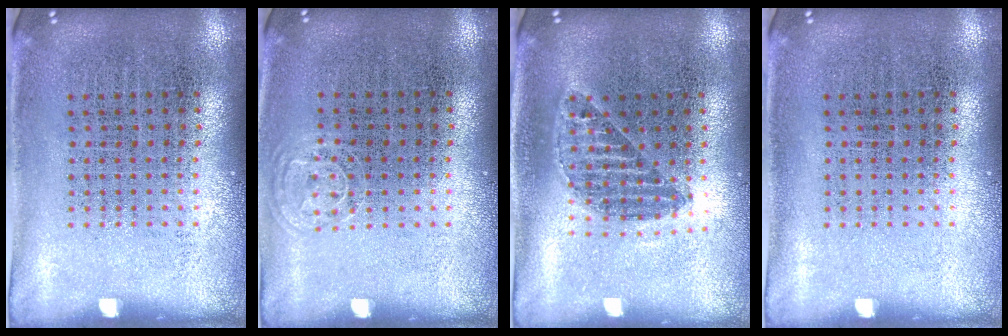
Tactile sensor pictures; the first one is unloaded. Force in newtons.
{"total": 0.6, "press": 0.6, "slide": 0.3}
{"total": 1.2, "press": 1.0, "slide": 0.5}
{"total": 0.0}